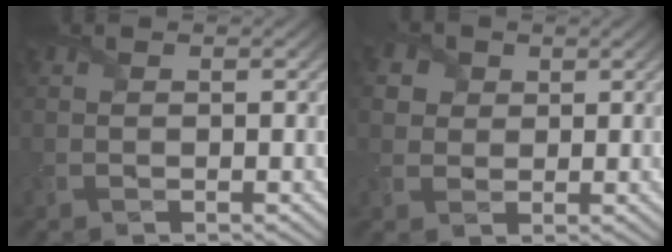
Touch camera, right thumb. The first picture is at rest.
{"total": 4.2, "force": [1.8, 3.5, 1.5], "torque": [-0.072, 0.006, 0.029]}